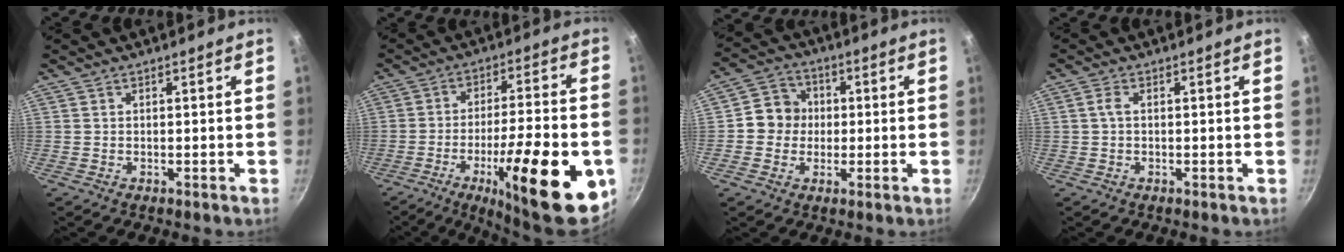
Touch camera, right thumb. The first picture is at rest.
{"total": 24.2, "force": [-8.5, 6.9, 21.6], "torque": [-0.289, 0.023, -0.120]}
{"total": 7.3, "force": [0.0, 6.8, 2.6], "torque": [-0.005, 0.016, -0.018]}
{"total": 1.6, "force": [0.1, 0.8, 1.4], "torque": [-0.034, 0.007, 0.001]}